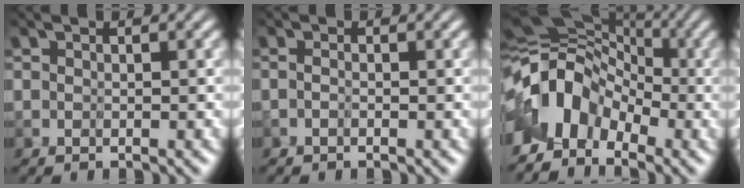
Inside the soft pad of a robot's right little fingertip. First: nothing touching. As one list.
[{"total": 0.7, "force": [-0.7, -0.1, -0.1], "torque": [0.009, 0.005, -0.012]}, {"total": 5.7, "force": [-3.4, 3.4, 3.0], "torque": [-0.055, 0.017, -0.076]}]